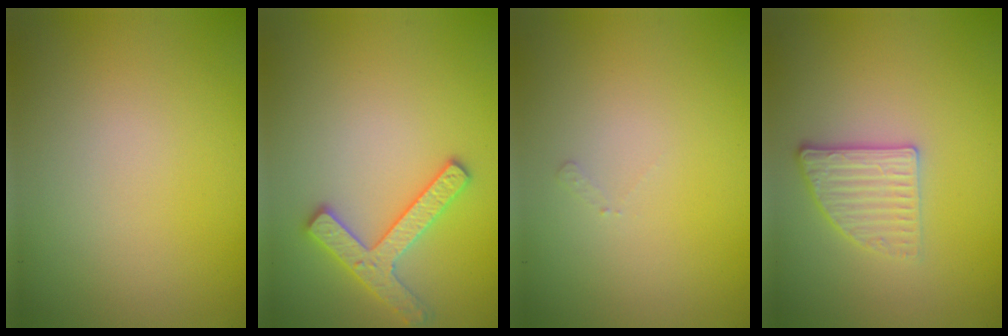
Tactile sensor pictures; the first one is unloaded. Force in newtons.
{"total": 2.8, "press": 2.8, "slide": 0.3}
{"total": 0.5, "press": 0.5, "slide": 0.2}
{"total": 2.6, "press": 2.4, "slide": 1.2}